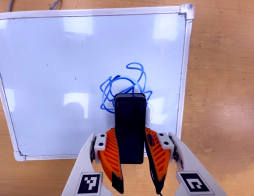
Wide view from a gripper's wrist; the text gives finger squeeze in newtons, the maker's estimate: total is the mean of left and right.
{"total": 7.1, "left": 4.9, "right": 9.3}